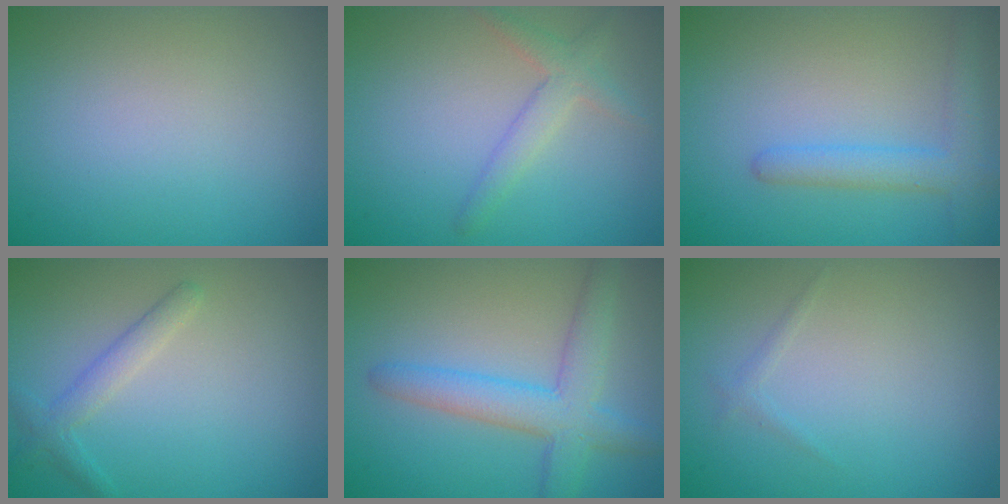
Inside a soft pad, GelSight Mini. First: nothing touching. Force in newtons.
{"total": 2.2, "press": 2.2, "slide": 0.1}
{"total": 3.0, "press": 3.0, "slide": 0.2}
{"total": 2.0, "press": 2.0, "slide": 0.1}
{"total": 4.8, "press": 4.8, "slide": 0.3}
{"total": 0.7, "press": 0.7, "slide": 0.1}